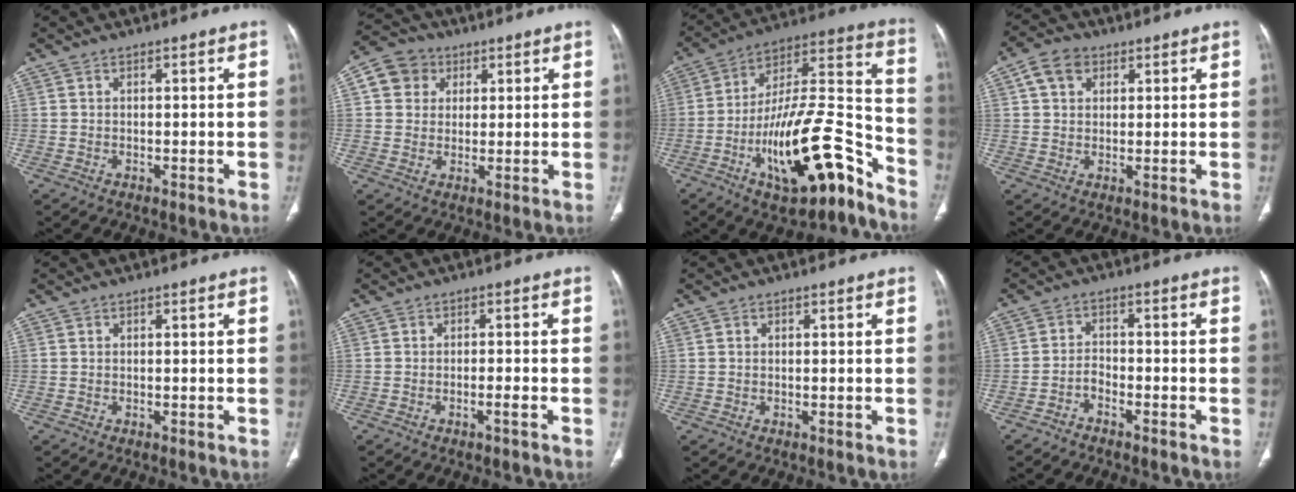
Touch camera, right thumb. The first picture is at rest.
{"total": 7.2, "force": [2.2, 6.5, 2.2], "torque": [-0.019, 0.003, 0.033]}
{"total": 22.7, "force": [-12.5, 7.6, 17.5], "torque": [-0.265, 0.092, -0.206]}
{"total": 5.7, "force": [2.3, 4.2, 3.0], "torque": [-0.040, 0.006, 0.039]}
{"total": 0.0}
{"total": 1.6, "force": [-1.0, 0.0, 1.2], "torque": [-0.024, 0.009, -0.017]}
{"total": 0.0}
{"total": 2.6, "force": [-2.2, 1.1, 1.0], "torque": [-0.016, 0.027, -0.039]}